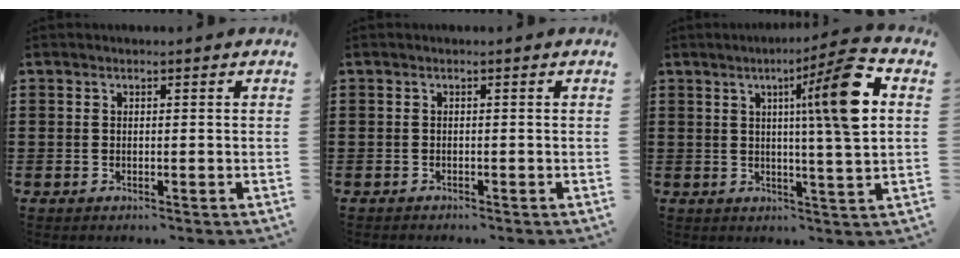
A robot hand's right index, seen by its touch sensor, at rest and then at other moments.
{"total": 0.6, "force": [-0.6, 0.1, 0.0], "torque": [-0.002, -0.001, -0.013]}
{"total": 11.7, "force": [3.1, 0.1, 11.3], "torque": [-0.182, -0.004, 0.037]}